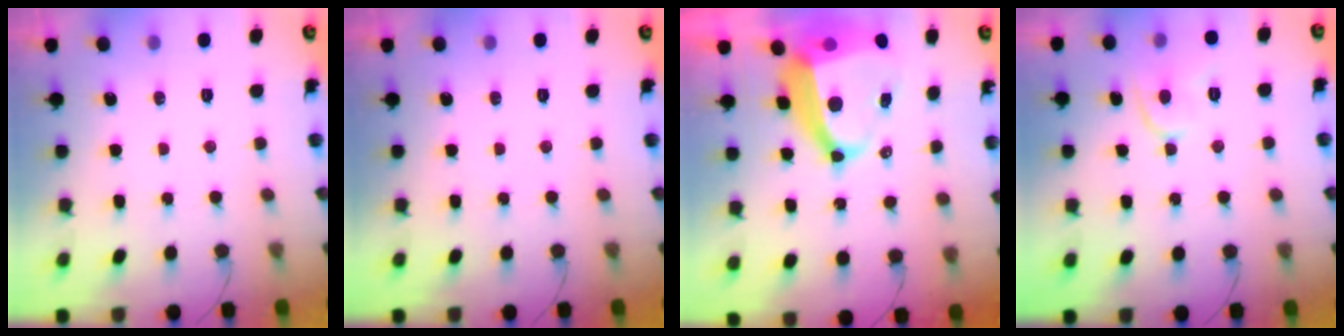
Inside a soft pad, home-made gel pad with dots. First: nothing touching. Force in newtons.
{"total": 0.0}
{"total": 13.7, "press": 13.6, "slide": 1.4}
{"total": 7.3, "press": 7.3, "slide": 0.8}